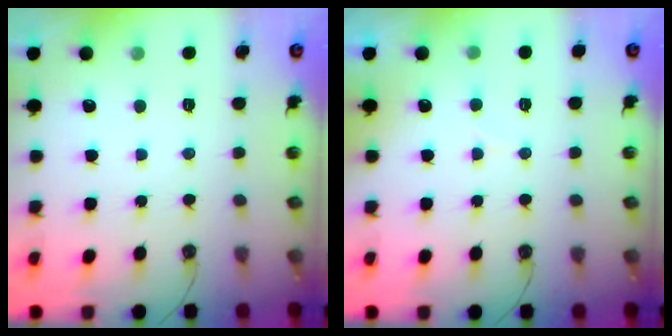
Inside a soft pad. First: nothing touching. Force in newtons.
{"total": 5.3, "press": 5.3, "slide": 0.4}